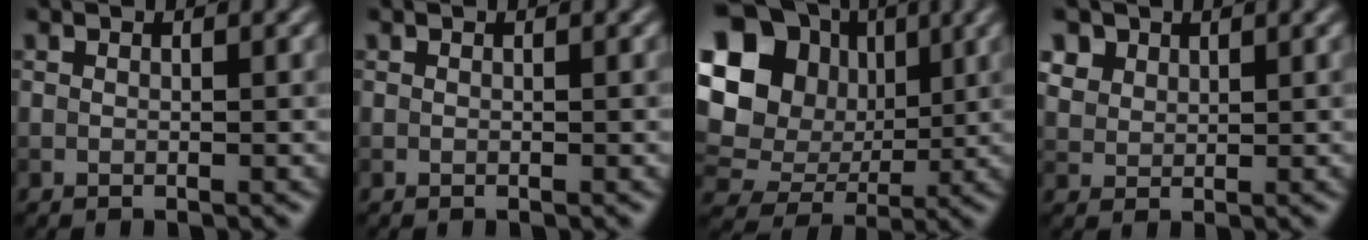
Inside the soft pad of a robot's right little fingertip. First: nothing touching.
{"total": 0.0}
{"total": 15.9, "force": [4.0, 13.5, 7.3], "torque": [-0.184, 0.032, 0.063]}
{"total": 3.3, "force": [2.2, 2.2, 1.1], "torque": [-0.043, 0.002, 0.051]}